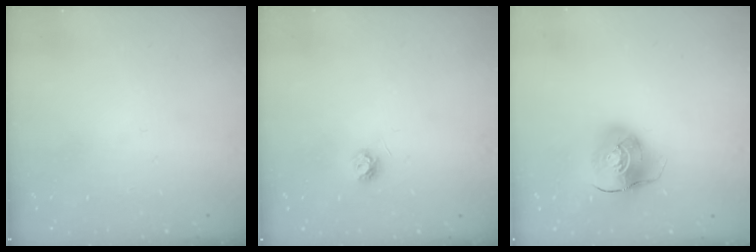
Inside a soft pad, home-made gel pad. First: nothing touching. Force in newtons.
{"total": 3.9, "press": 3.8, "slide": 0.7}
{"total": 8.9, "press": 8.9, "slide": 1.2}